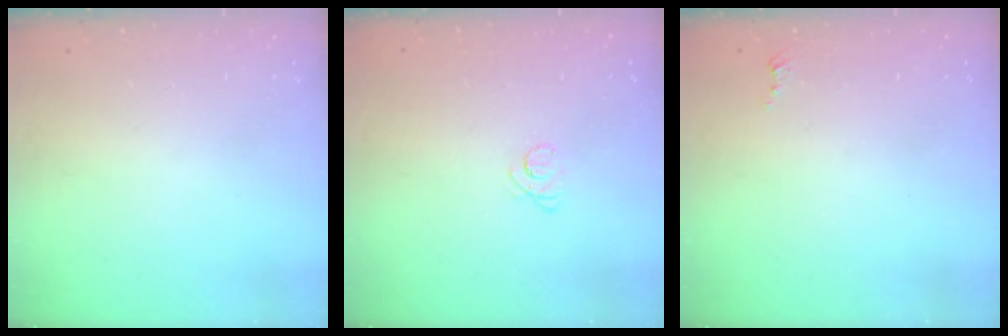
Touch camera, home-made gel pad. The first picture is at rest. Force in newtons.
{"total": 2.6, "press": 2.6, "slide": 0.3}
{"total": 2.4, "press": 2.4, "slide": 0.4}